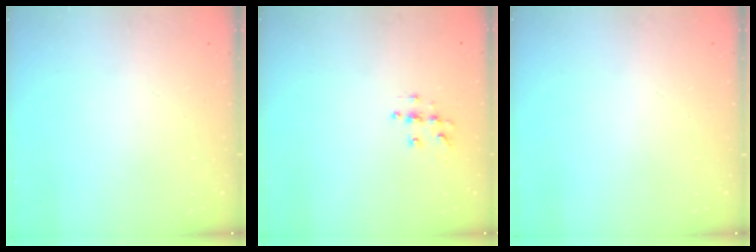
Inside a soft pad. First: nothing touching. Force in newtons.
{"total": 5.7, "press": 5.7, "slide": 0.4}
{"total": 0.0}